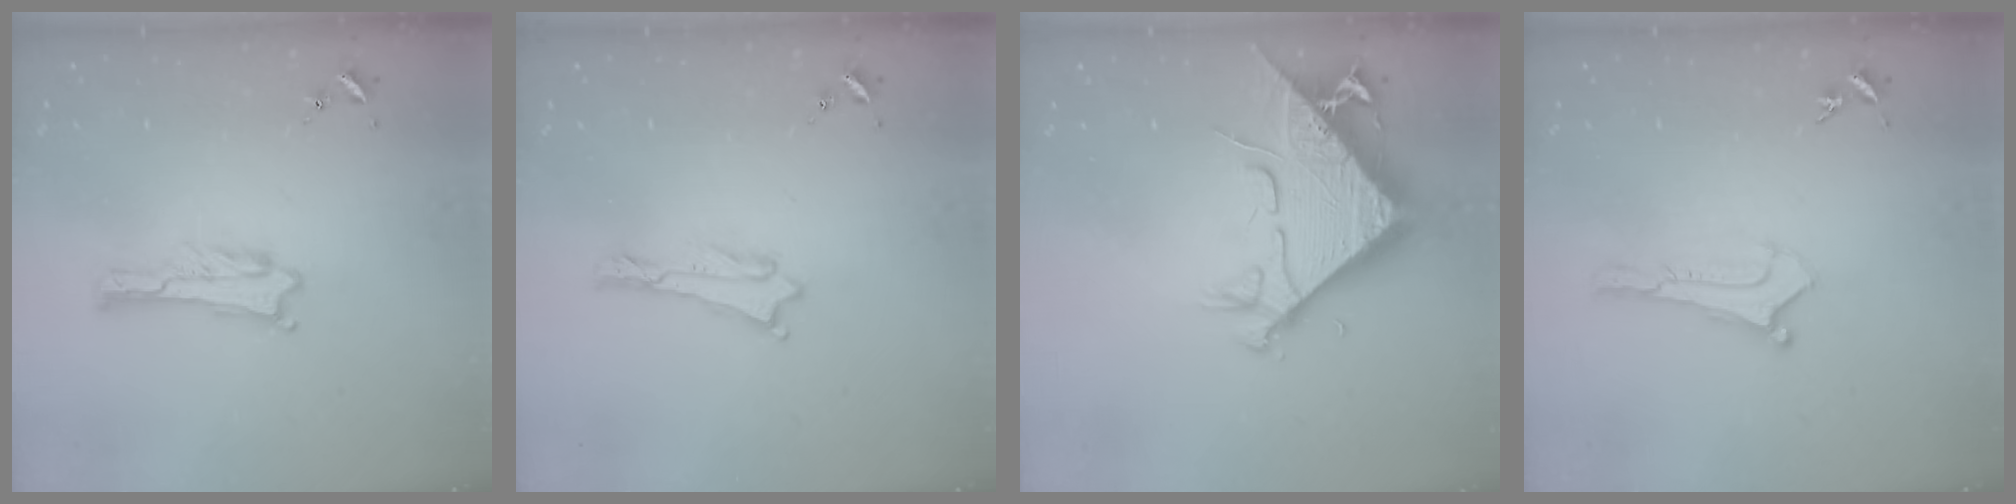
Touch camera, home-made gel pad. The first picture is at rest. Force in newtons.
{"total": 0.0}
{"total": 9.8, "press": 9.7, "slide": 1.1}
{"total": 0.0}